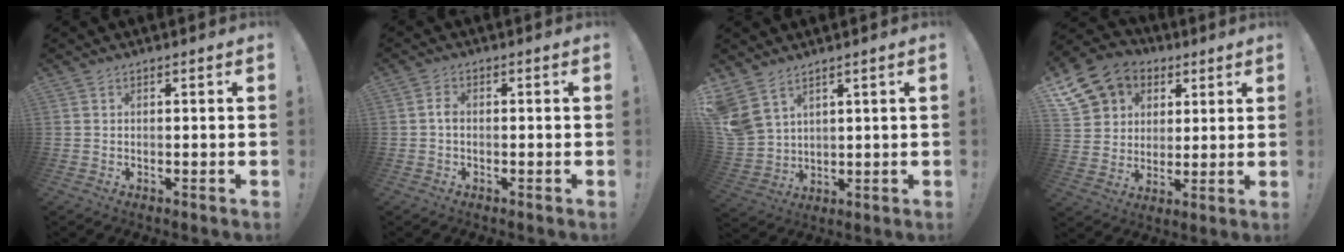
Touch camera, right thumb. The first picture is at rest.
{"total": 2.1, "force": [-0.5, 1.4, 1.5], "torque": [-0.034, 0.010, -0.010]}
{"total": 8.2, "force": [5.8, 4.5, 3.7], "torque": [-0.085, -0.031, 0.119]}
{"total": 13.0, "force": [6.3, 10.7, 3.9], "torque": [-0.052, -0.037, 0.133]}